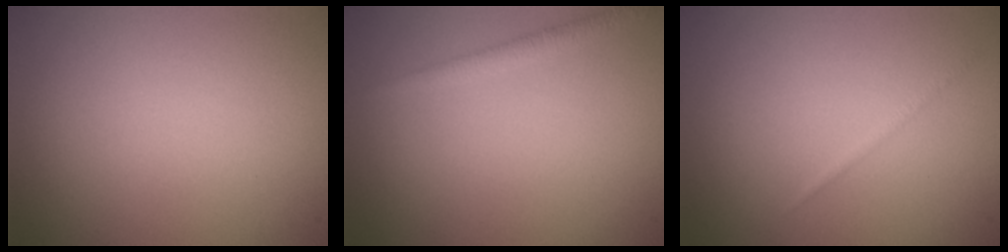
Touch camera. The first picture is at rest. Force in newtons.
{"total": 1.6, "press": 1.6, "slide": 0.0}
{"total": 0.5, "press": 0.5, "slide": 0.1}